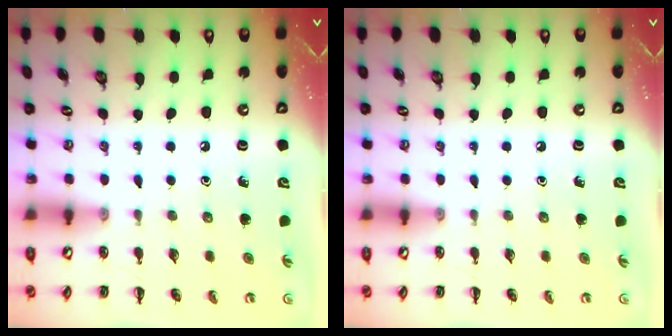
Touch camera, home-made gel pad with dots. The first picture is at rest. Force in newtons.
{"total": 0.0}